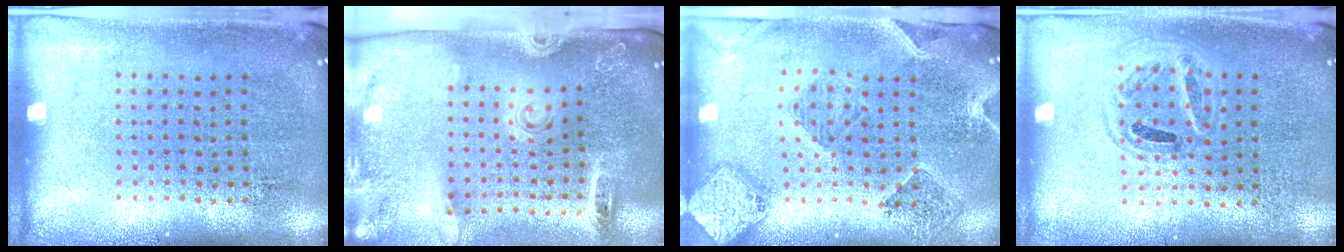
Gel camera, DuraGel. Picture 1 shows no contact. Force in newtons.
{"total": 2.8, "press": 2.0, "slide": 2.0}
{"total": 1.6, "press": 1.5, "slide": 0.4}
{"total": 1.0, "press": 0.9, "slide": 0.3}